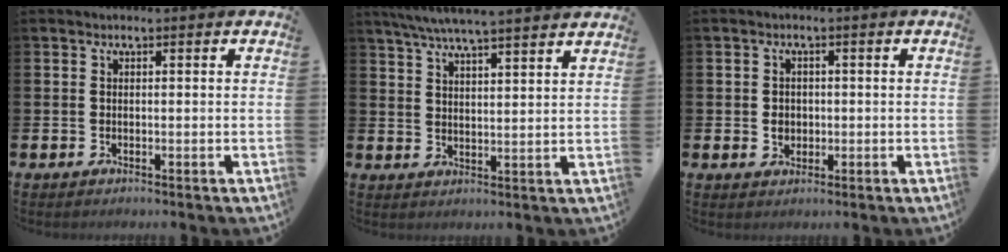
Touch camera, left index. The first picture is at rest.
{"total": 6.2, "force": [5.9, -0.1, 1.8], "torque": [-0.060, -0.025, 0.108]}
{"total": 2.0, "force": [-0.1, 1.8, 0.8], "torque": [0.004, -0.003, -0.008]}